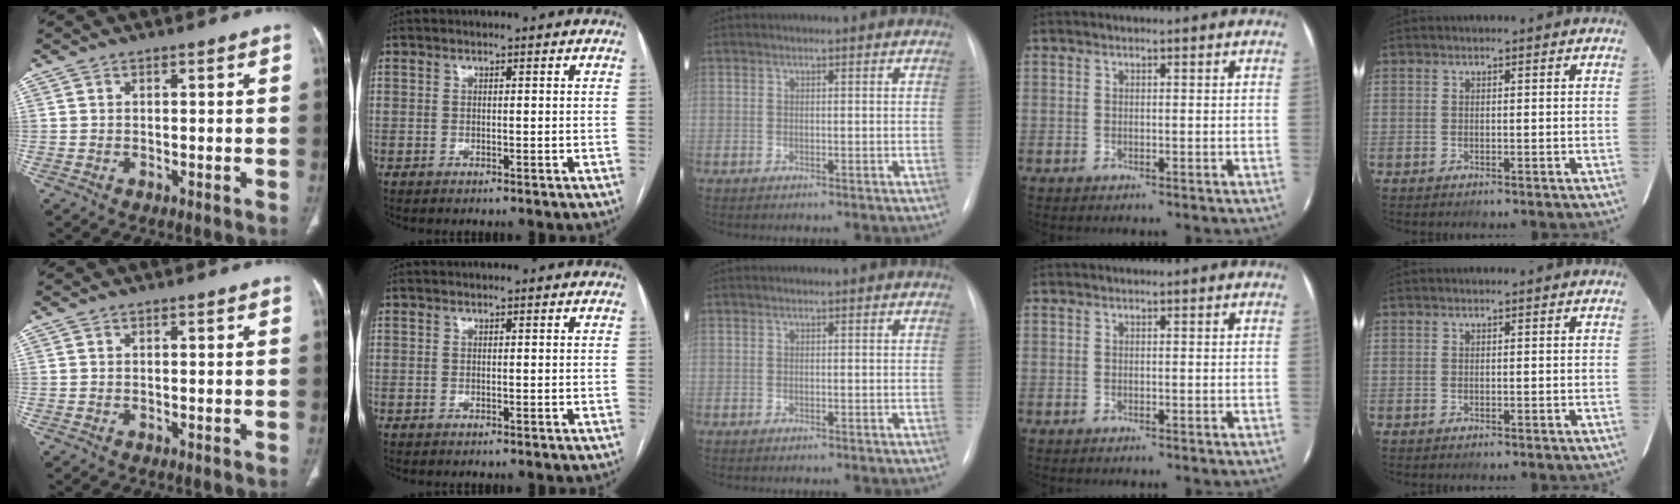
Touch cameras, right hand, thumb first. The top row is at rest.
{}